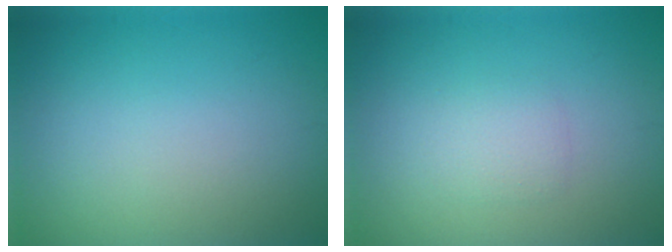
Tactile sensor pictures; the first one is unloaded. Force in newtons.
{"total": 1.4, "press": 1.4, "slide": 0.1}